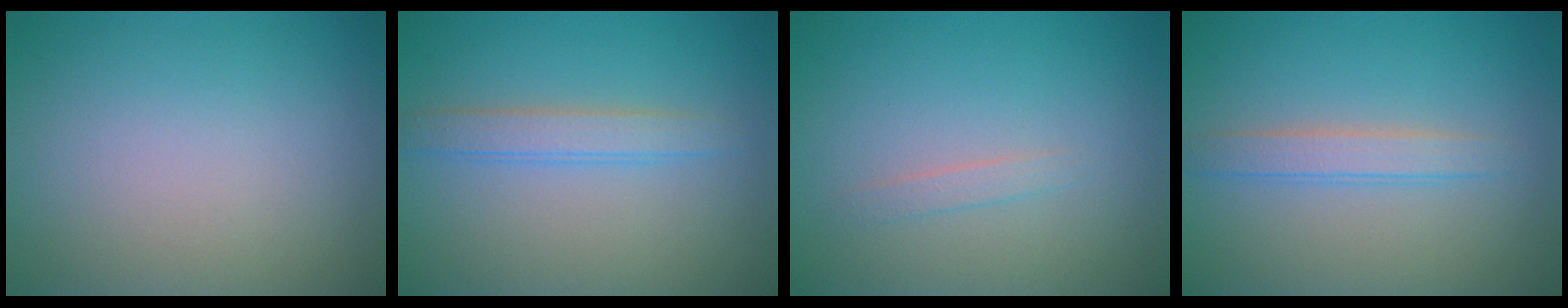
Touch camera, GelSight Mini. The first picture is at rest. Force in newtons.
{"total": 2.2, "press": 2.2, "slide": 0.1}
{"total": 0.9, "press": 0.9, "slide": 0.1}
{"total": 2.1, "press": 2.1, "slide": 0.1}